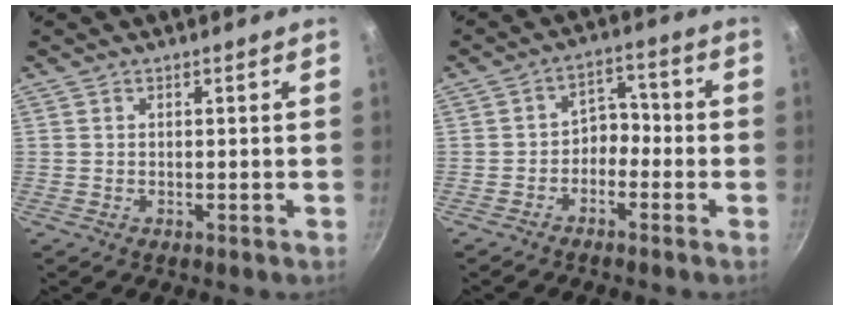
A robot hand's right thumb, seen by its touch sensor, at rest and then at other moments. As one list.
[{"total": 5.3, "force": [-2.0, 3.9, 3.0], "torque": [-0.021, 0.036, -0.047]}]